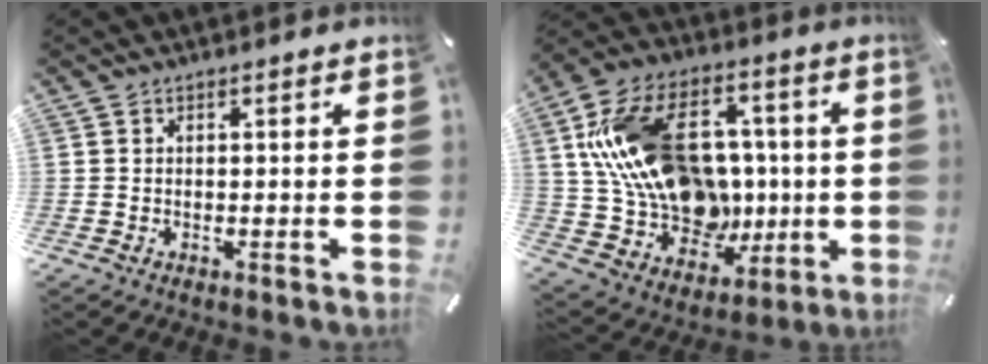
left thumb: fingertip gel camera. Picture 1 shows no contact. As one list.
[{"total": 24.4, "force": [4.3, 18.0, 15.9], "torque": [-0.317, -0.015, 0.092]}]